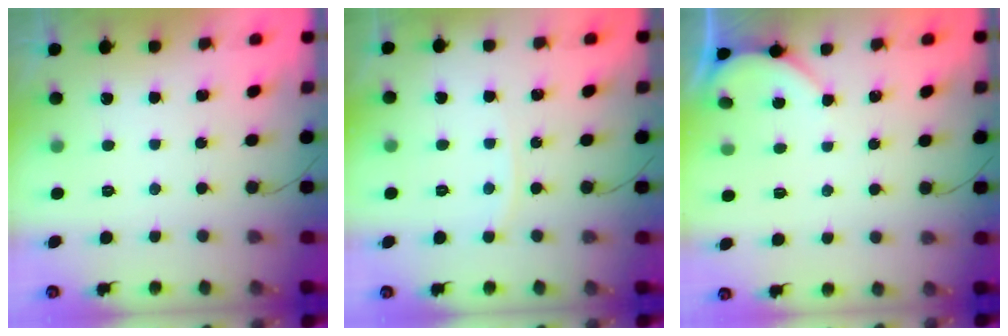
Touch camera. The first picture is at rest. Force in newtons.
{"total": 2.8, "press": 2.7, "slide": 0.3}
{"total": 2.2, "press": 2.2, "slide": 0.3}